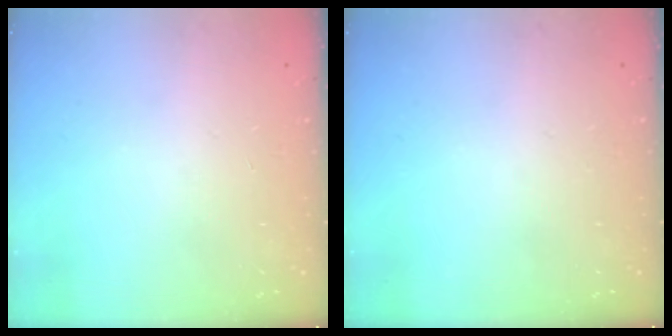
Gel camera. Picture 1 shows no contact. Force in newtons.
{"total": 0.0}